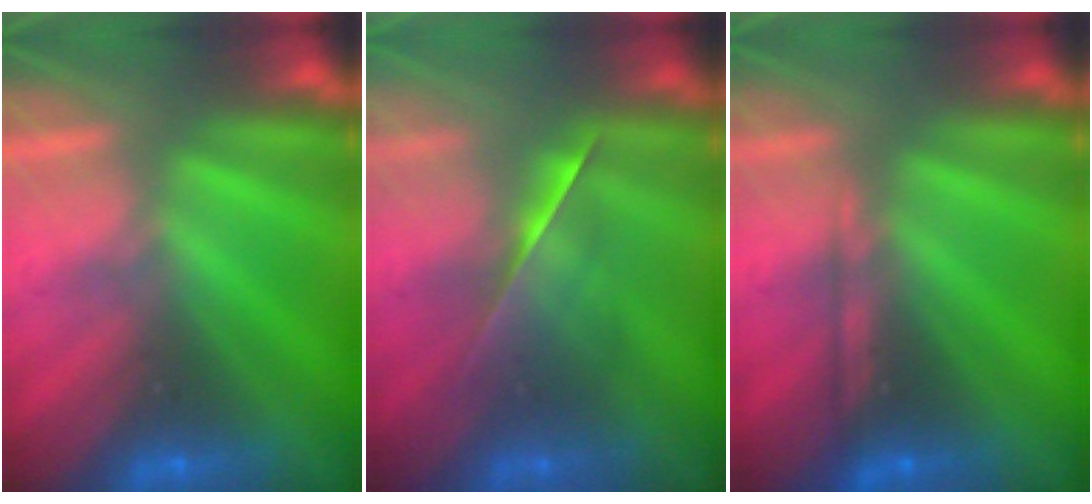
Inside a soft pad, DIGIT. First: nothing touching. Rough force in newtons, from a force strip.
{"total": 2.1}
{"total": 2.1}